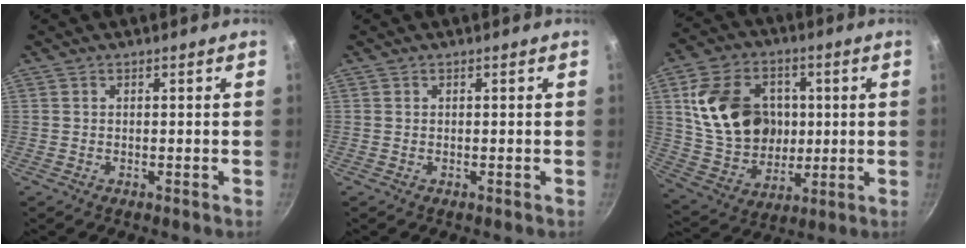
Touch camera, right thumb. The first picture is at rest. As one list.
[{"total": 0.0}, {"total": 19.5, "force": [3.2, 15.2, 11.8], "torque": [-0.183, 0.002, 0.069]}]